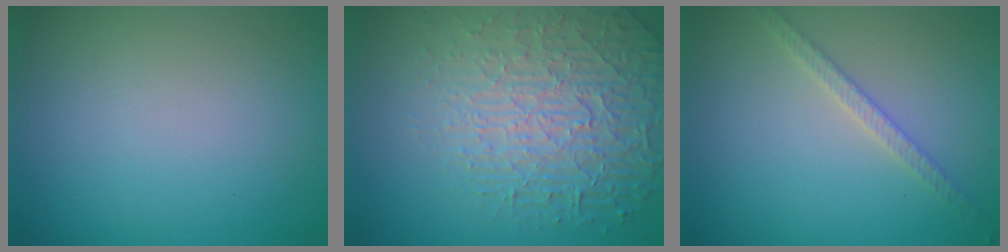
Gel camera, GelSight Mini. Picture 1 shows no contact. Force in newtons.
{"total": 7.2, "press": 5.2, "slide": 4.9}
{"total": 1.9, "press": 1.9, "slide": 0.4}